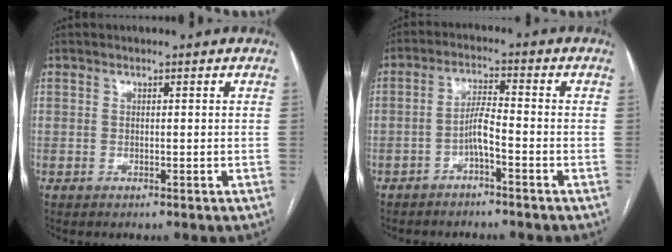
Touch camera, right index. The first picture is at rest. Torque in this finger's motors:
{"motor_torque": [0.47, 0.02, 0.21, 0.02]}